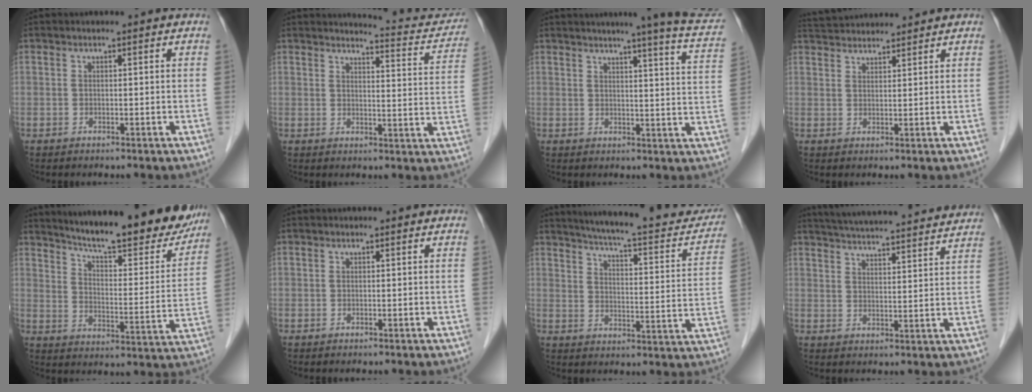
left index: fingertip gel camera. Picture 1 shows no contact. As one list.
[{"total": 10.3, "force": [9.8, 2.0, 2.6], "torque": [-0.012, -0.023, 0.092]}, {"total": 15.9, "force": [13.5, -0.2, 8.5], "torque": [-0.109, -0.036, 0.140]}, {"total": 7.1, "force": [6.9, 0.5, 1.5], "torque": [-0.033, 0.036, 0.115]}, {"total": 22.7, "force": [20.1, 3.3, 10.0], "torque": [-0.145, -0.048, 0.264]}, {"total": 0.0}, {"total": 23.0, "force": [20.2, 3.8, 10.3], "torque": [-0.140, -0.030, 0.249]}, {"total": 24.4, "force": [22.7, 1.9, 8.7], "torque": [-0.143, -0.005, 0.296]}]